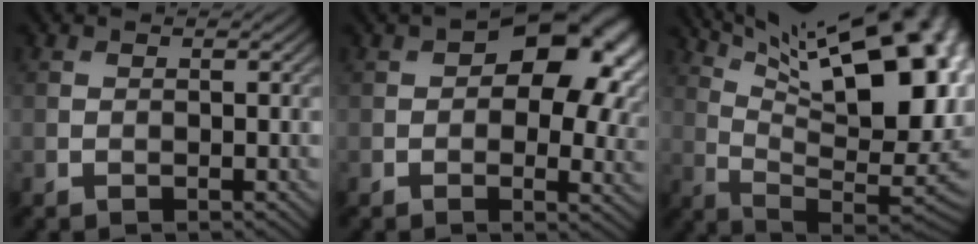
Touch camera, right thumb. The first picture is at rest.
{"total": 12.7, "force": [3.3, 7.5, 9.7], "torque": [-0.126, 0.001, 0.044]}
{"total": 22.1, "force": [9.6, 8.0, 18.2], "torque": [-0.257, 0.040, 0.169]}